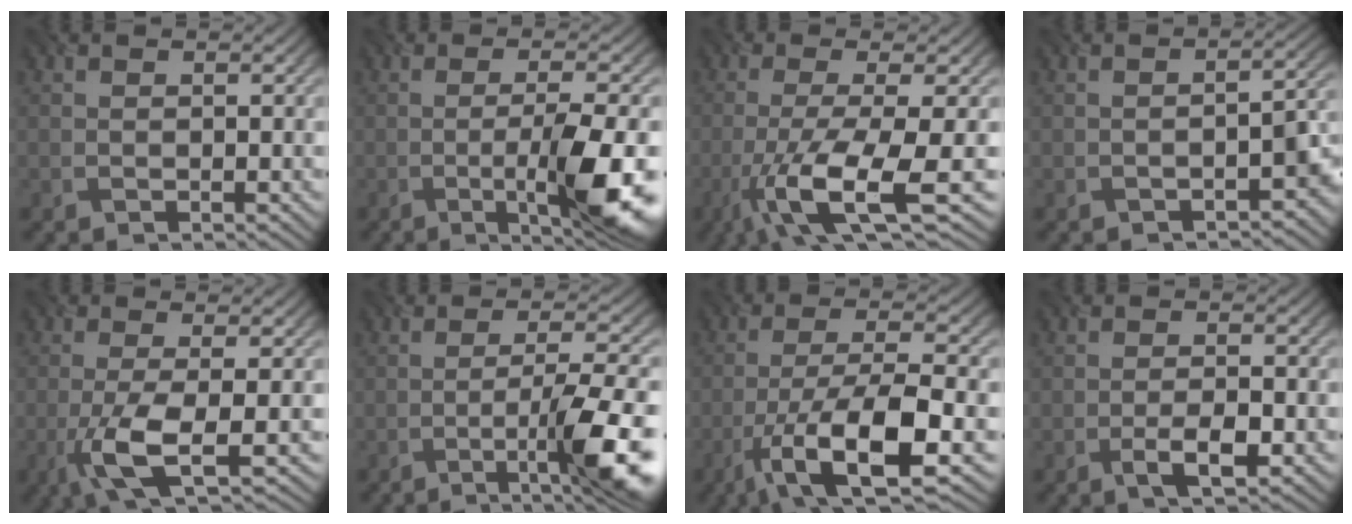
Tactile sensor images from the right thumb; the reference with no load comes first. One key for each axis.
{"total": 10.6, "fx": -3.5, "fy": 1.9, "fz": 9.9, "tx": -0.155, "ty": -0.003, "tz": -0.058}
{"total": 10.6, "fx": -4.0, "fy": 2.1, "fz": 9.6, "tx": -0.163, "ty": -0.006, "tz": -0.073}
{"total": 4.5, "fx": -2.5, "fy": 1.4, "fz": 3.4, "tx": -0.039, "ty": 0.004, "tz": -0.033}
{"total": 6.5, "fx": -1.9, "fy": 1.4, "fz": 6.0, "tx": -0.116, "ty": 0.000, "tz": -0.045}
{"total": 11.3, "fx": -4.3, "fy": 2.0, "fz": 10.2, "tx": -0.156, "ty": 0.006, "tz": -0.066}
{"total": 12.5, "fx": -5.8, "fy": 3.4, "fz": 10.6, "tx": -0.197, "ty": -0.012, "tz": -0.104}
{"total": 3.7, "fx": -1.6, "fy": 1.1, "fz": 3.2, "tx": -0.061, "ty": -0.001, "tz": -0.030}